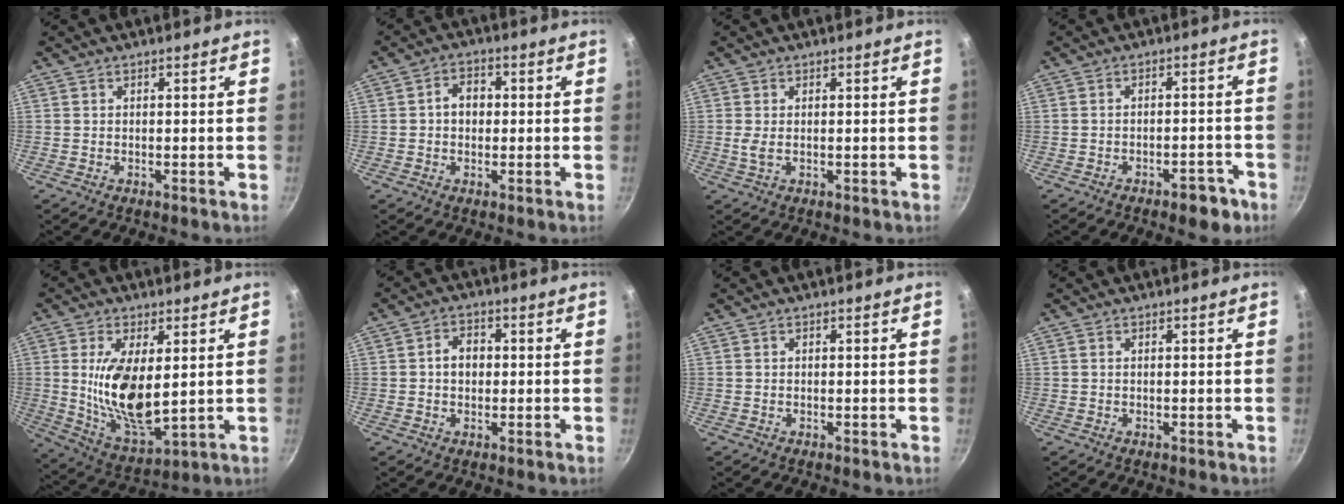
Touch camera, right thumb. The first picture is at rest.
{"total": 4.7, "force": [0.2, 3.7, 2.8], "torque": [-0.022, 0.010, -0.003]}
{"total": 1.9, "force": [0.2, 0.8, 1.8], "torque": [-0.039, -0.002, 0.006]}
{"total": 5.5, "force": [-3.3, 2.6, 3.6], "torque": [-0.028, 0.031, -0.033]}
{"total": 14.7, "force": [2.0, 6.6, 13.0], "torque": [-0.239, -0.028, 0.049]}
{"total": 4.5, "force": [0.1, 3.6, 2.8], "torque": [-0.023, 0.010, -0.003]}
{"total": 0.0}
{"total": 0.0}